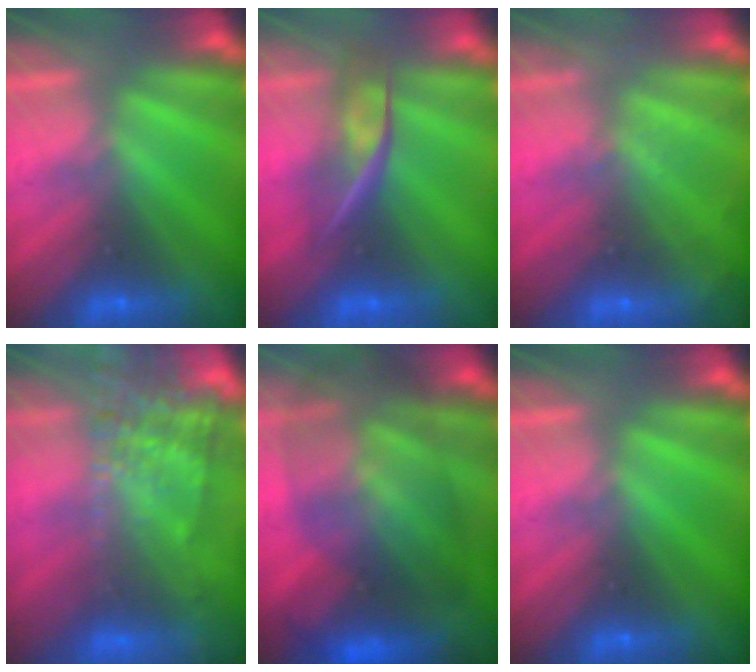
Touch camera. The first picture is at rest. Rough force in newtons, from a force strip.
{"total": 2.4}
{"total": 1.8}
{"total": 6.1}
{"total": 9.8}
{"total": 0.0}